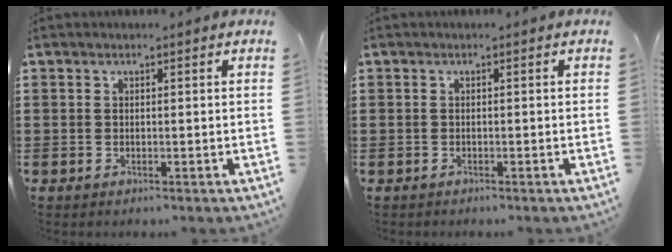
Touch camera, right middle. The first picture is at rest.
{"total": 0.5, "force": [-0.4, 0.3, -0.1], "torque": [0.002, 0.005, -0.011]}